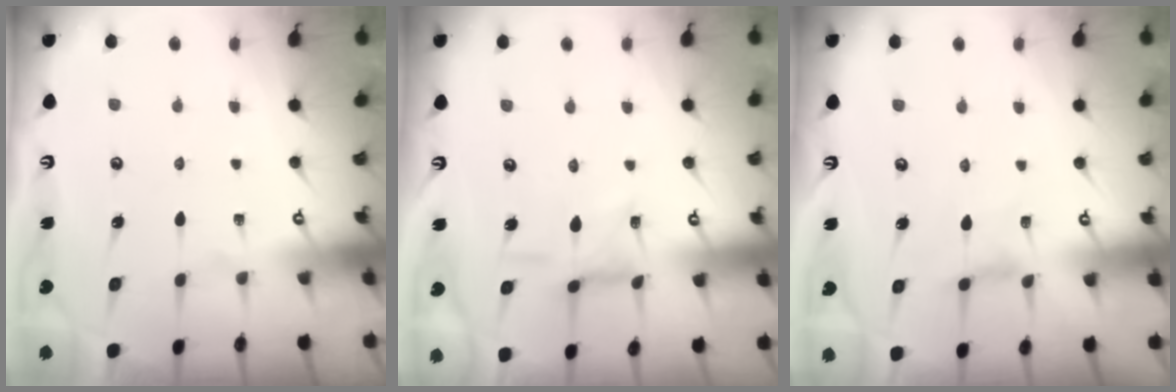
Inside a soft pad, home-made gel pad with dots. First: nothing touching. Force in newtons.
{"total": 5.1, "press": 5.1, "slide": 0.3}
{"total": 2.6, "press": 2.6, "slide": 0.5}